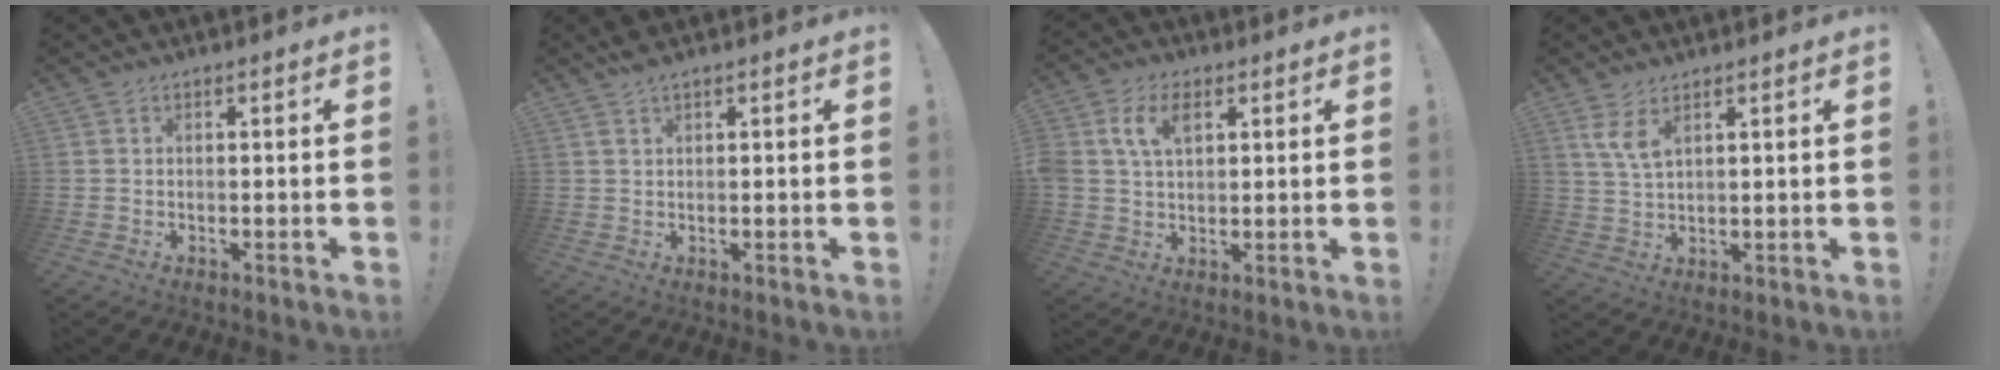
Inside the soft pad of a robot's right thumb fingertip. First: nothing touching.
{"total": 2.0, "force": [1.6, 0.3, 1.1], "torque": [-0.031, -0.001, 0.031]}
{"total": 8.1, "force": [2.9, 5.1, 5.6], "torque": [-0.116, 0.004, 0.053]}
{"total": 4.9, "force": [3.1, 1.2, 3.6], "torque": [-0.073, -0.012, 0.057]}